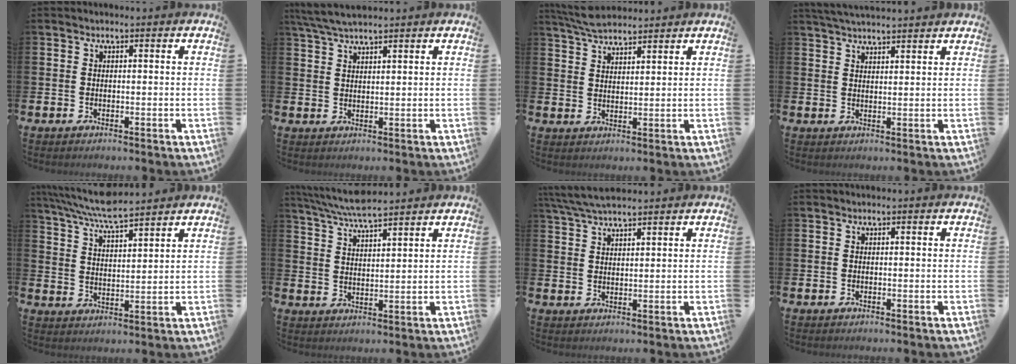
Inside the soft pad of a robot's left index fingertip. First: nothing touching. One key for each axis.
{"total": 4.3, "fx": 3.8, "fy": 0.6, "fz": 2.0, "tx": -0.047, "ty": -0.008, "tz": 0.070}
{"total": 4.9, "fx": 4.7, "fy": 0.8, "fz": 1.1, "tx": -0.025, "ty": -0.017, "tz": 0.084}
{"total": 3.6, "fx": 3.5, "fy": 0.1, "fz": 0.6, "tx": -0.011, "ty": -0.014, "tz": 0.064}
{"total": 6.8, "fx": 6.5, "fy": 0.4, "fz": 2.0, "tx": -0.058, "ty": -0.035, "tz": 0.116}
{"total": 6.0, "fx": 5.7, "fy": 0.2, "fz": 1.8, "tx": -0.050, "ty": -0.028, "tz": 0.102}
{"total": 5.3, "fx": 4.9, "fy": 0.9, "fz": 2.0, "tx": -0.042, "ty": -0.017, "tz": 0.088}
{"total": 0.0}